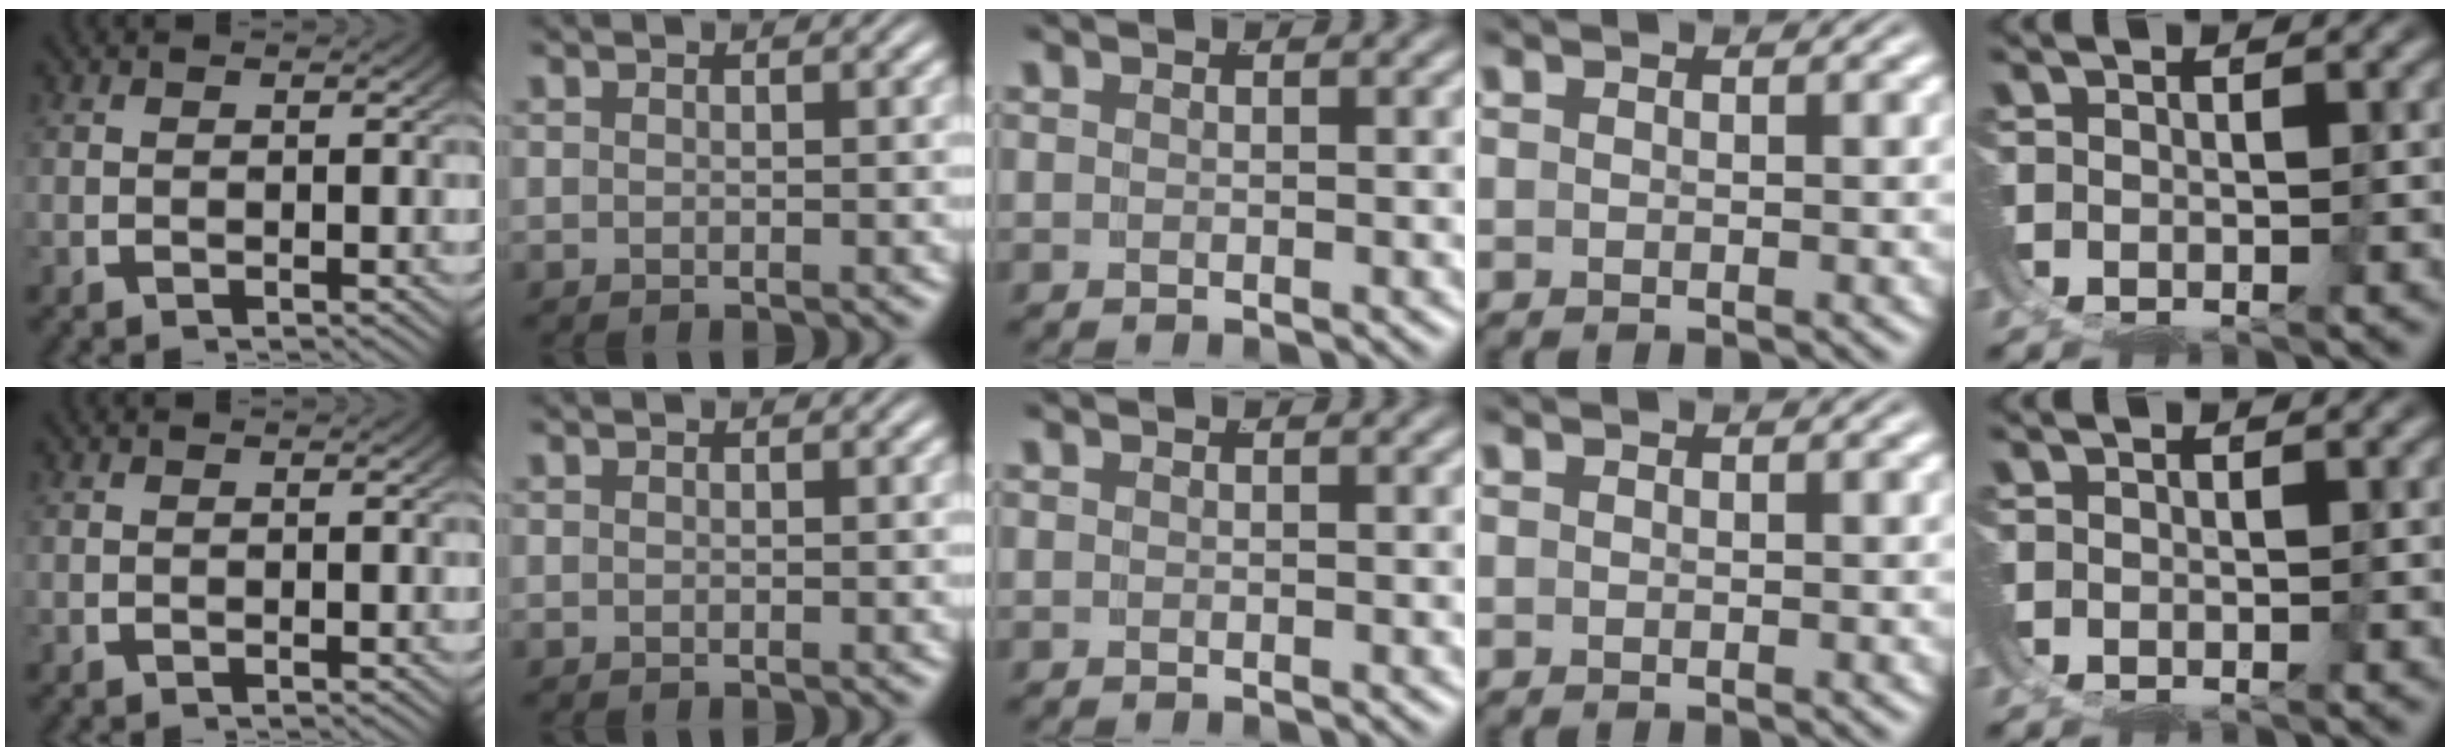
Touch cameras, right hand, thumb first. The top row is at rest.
{}